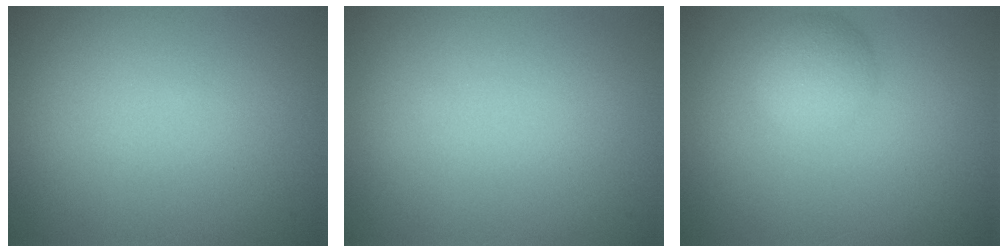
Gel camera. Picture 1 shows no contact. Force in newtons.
{"total": 0.0}
{"total": 2.5, "press": 2.5, "slide": 0.1}